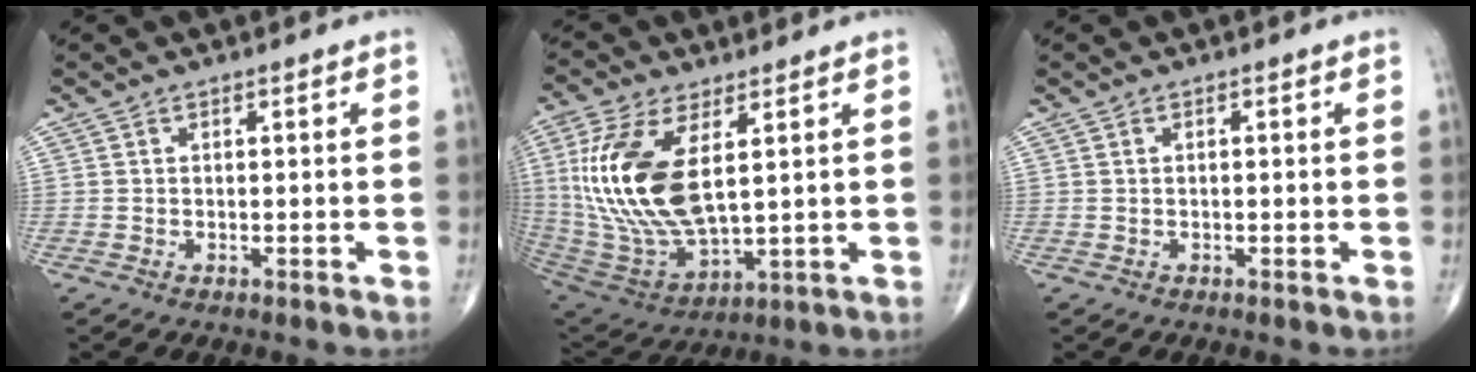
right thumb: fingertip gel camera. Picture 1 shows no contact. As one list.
[{"total": 20.1, "force": [4.3, 9.4, 17.3], "torque": [-0.368, -0.025, 0.093]}, {"total": 0.0}]